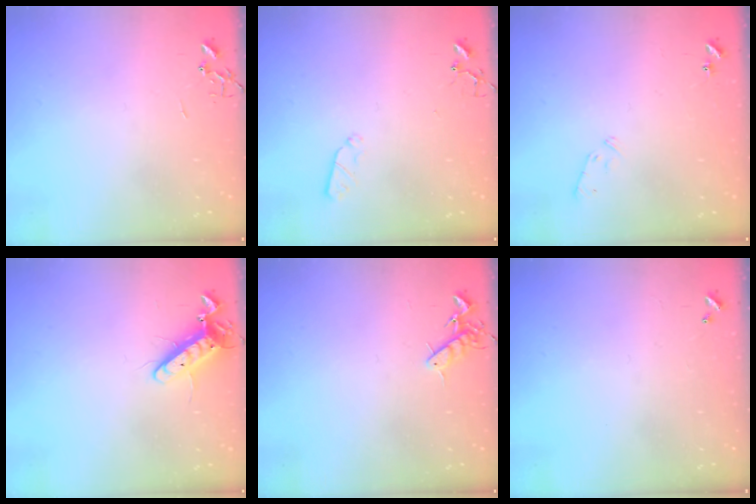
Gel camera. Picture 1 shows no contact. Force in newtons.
{"total": 4.5, "press": 4.5, "slide": 0.4}
{"total": 6.7, "press": 6.7, "slide": 1.0}
{"total": 11.6, "press": 11.5, "slide": 1.5}
{"total": 7.2, "press": 7.1, "slide": 1.1}
{"total": 0.0}